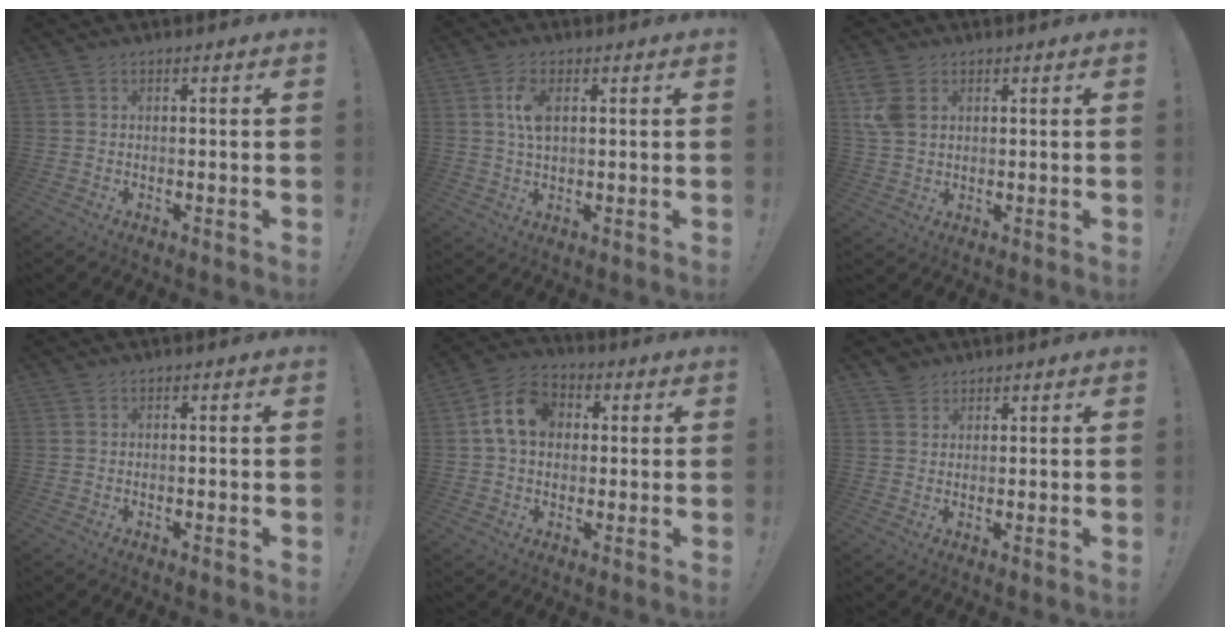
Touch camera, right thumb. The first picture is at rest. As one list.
[{"total": 6.4, "force": [1.6, 3.3, 5.2], "torque": [-0.096, -0.001, 0.025]}, {"total": 9.0, "force": [2.9, 6.4, 5.6], "torque": [-0.120, -0.003, 0.057]}, {"total": 0.0}, {"total": 12.0, "force": [2.7, 9.2, 7.2], "torque": [-0.119, 0.012, 0.054]}, {"total": 3.4, "force": [2.7, 2.0, 0.2], "torque": [0.005, -0.011, 0.049]}]